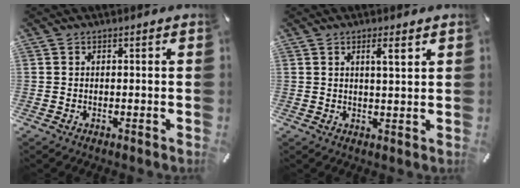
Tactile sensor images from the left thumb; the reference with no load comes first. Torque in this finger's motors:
{"motor_torque": [-0.17, -0.15, 0.16, 0.08, 0.05]}